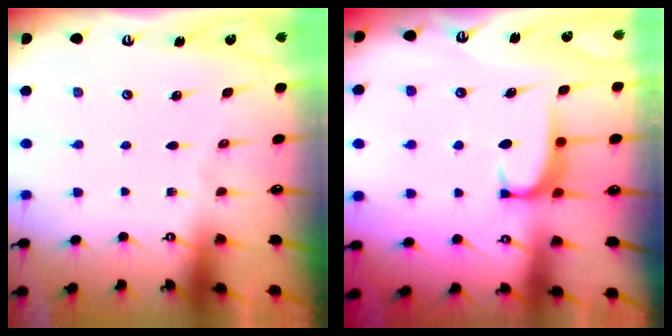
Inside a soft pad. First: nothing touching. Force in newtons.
{"total": 1.8, "press": 1.7, "slide": 0.4}